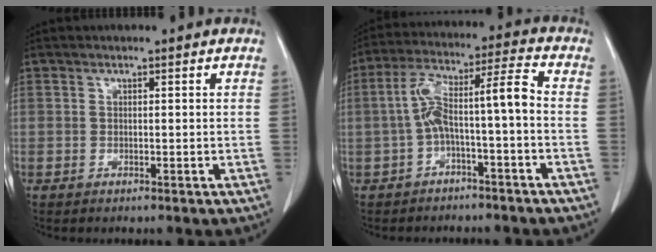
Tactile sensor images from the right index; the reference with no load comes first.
{"total": 8.6, "force": [-1.8, 0.6, 8.4], "torque": [-0.155, 0.045, -0.035]}